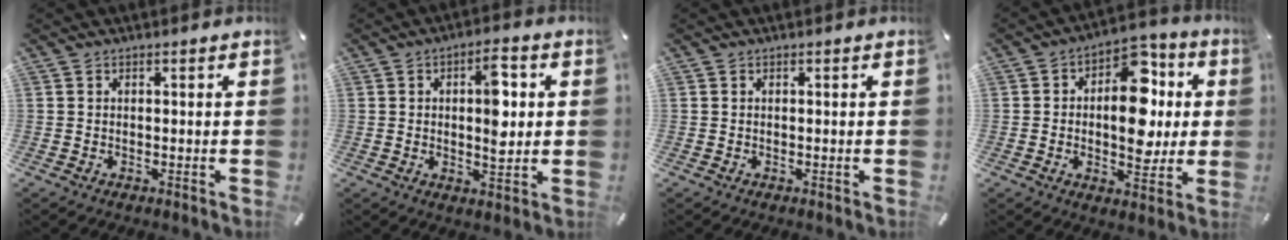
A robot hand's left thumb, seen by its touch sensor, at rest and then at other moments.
{"total": 9.6, "force": [1.5, 4.6, 8.4], "torque": [-0.114, -0.009, 0.018]}
{"total": 0.0}
{"total": 16.4, "force": [1.2, 10.6, 12.5], "torque": [-0.161, -0.011, 0.021]}